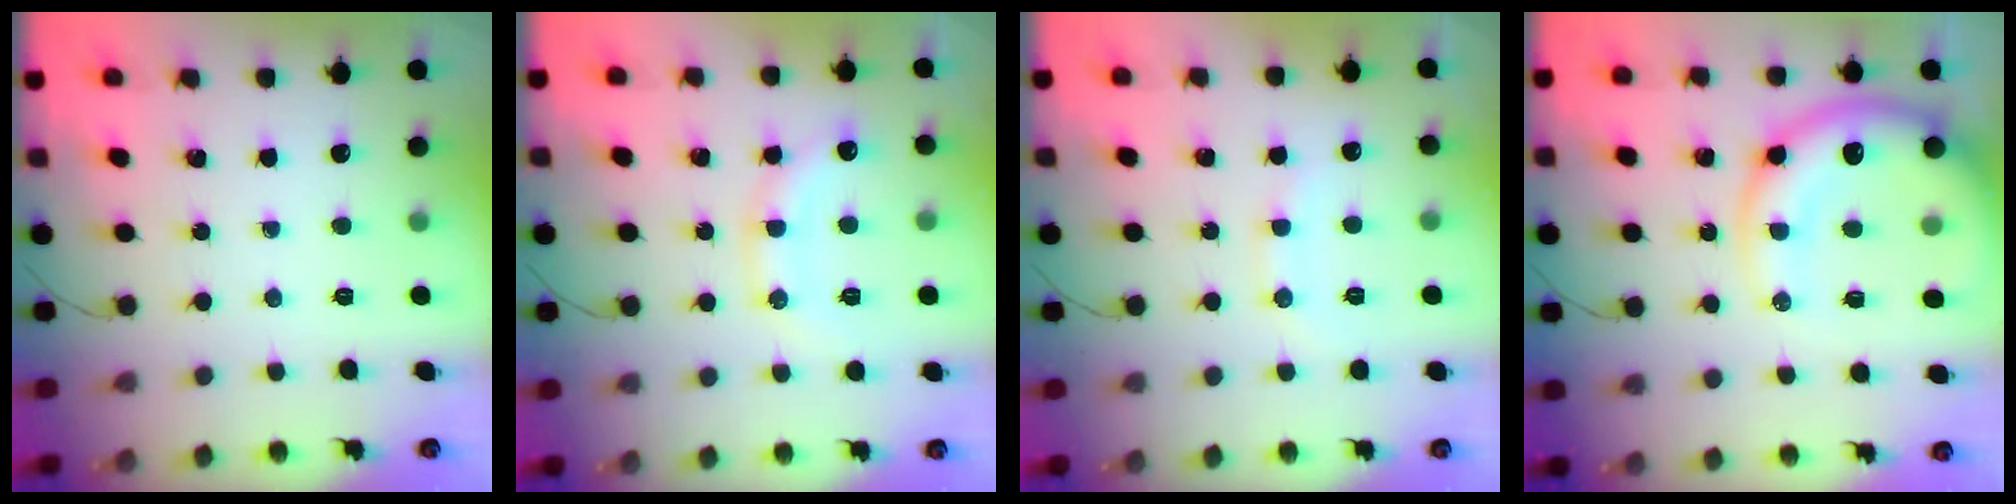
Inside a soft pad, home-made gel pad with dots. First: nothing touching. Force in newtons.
{"total": 13.5, "press": 13.5, "slide": 1.0}
{"total": 8.0, "press": 7.9, "slide": 0.9}
{"total": 16.3, "press": 15.9, "slide": 3.7}